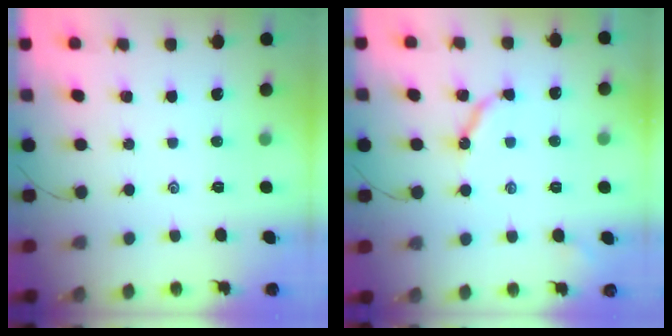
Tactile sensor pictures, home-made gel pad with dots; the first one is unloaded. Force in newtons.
{"total": 7.0, "press": 7.0, "slide": 0.5}